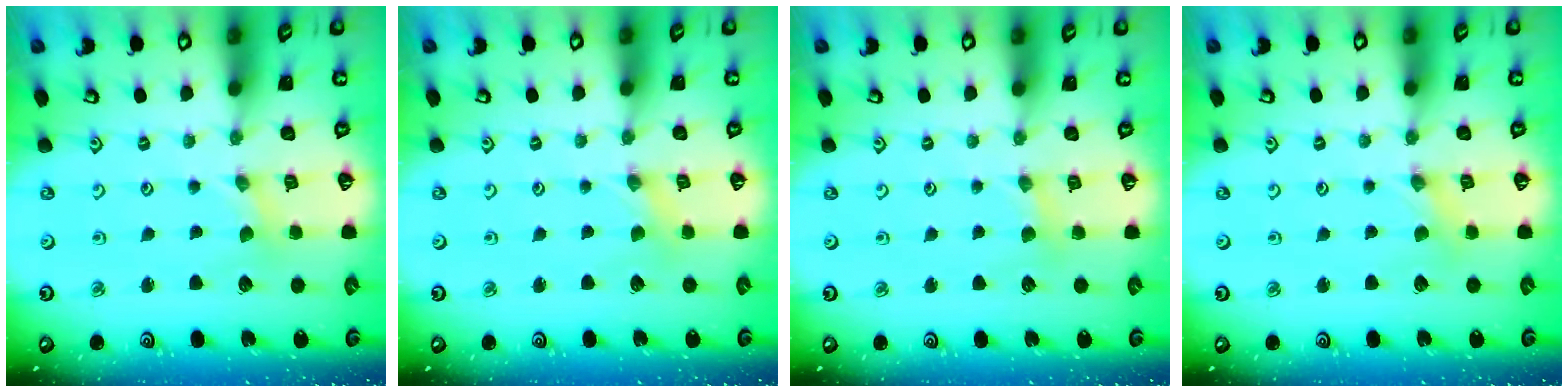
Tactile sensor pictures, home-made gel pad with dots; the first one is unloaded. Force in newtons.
{"total": 0.0}
{"total": 2.7, "press": 2.7, "slide": 0.4}
{"total": 2.2, "press": 2.2, "slide": 0.3}